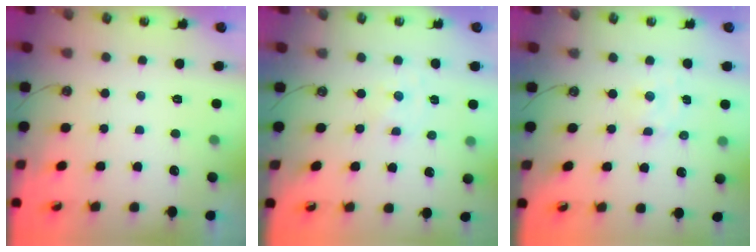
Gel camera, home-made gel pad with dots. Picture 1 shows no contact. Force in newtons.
{"total": 0.0}
{"total": 2.3, "press": 2.3, "slide": 0.5}